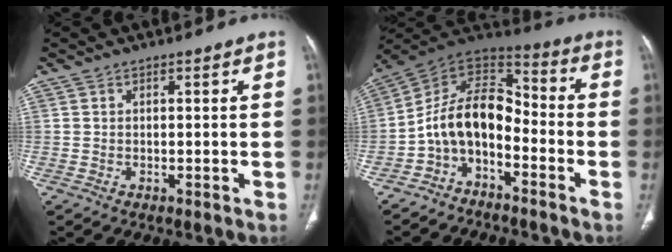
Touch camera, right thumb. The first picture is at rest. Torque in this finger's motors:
{"motor_torque": [-0.22, 0.42, 0.75, -0.55, 0.40]}